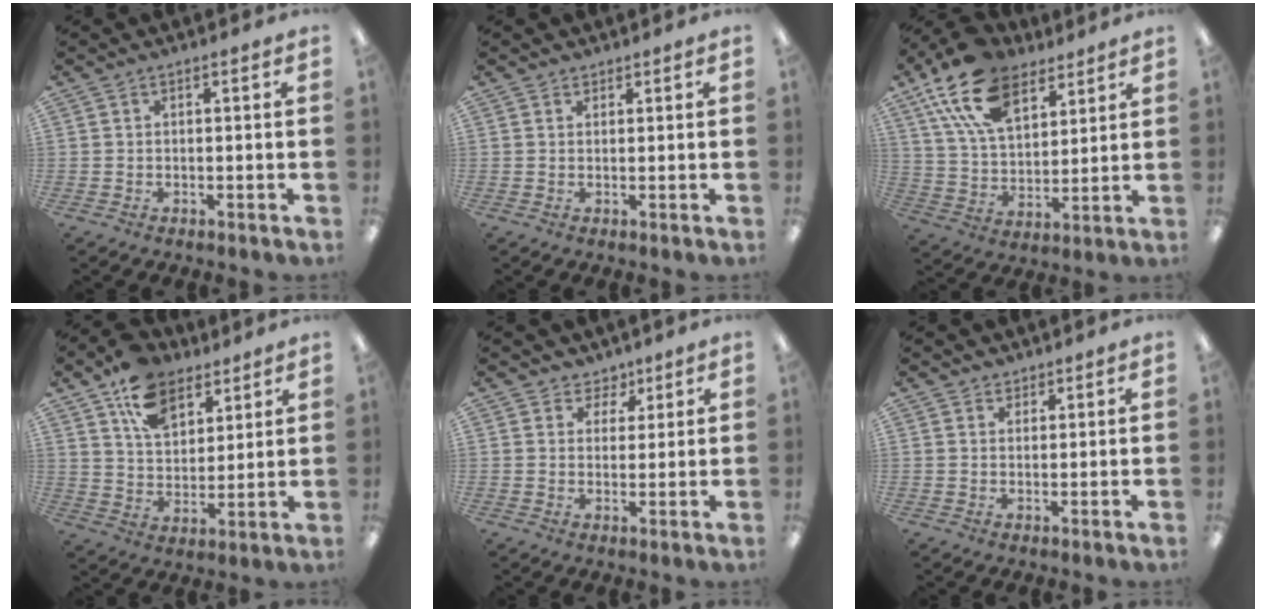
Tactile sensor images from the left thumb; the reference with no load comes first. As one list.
[{"total": 1.0, "force": [0.9, 0.4, -0.1], "torque": [0.002, 0.000, 0.017]}, {"total": 17.9, "force": [11.1, 9.8, 10.0], "torque": [-0.203, -0.036, 0.203]}, {"total": 13.1, "force": [8.8, 8.0, 5.5], "torque": [-0.099, -0.039, 0.166]}, {"total": 4.3, "force": [2.8, 3.2, 0.2], "torque": [0.004, -0.014, 0.048]}, {"total": 1.7, "force": [1.4, 0.9, 0.0], "torque": [0.000, 0.000, 0.028]}]